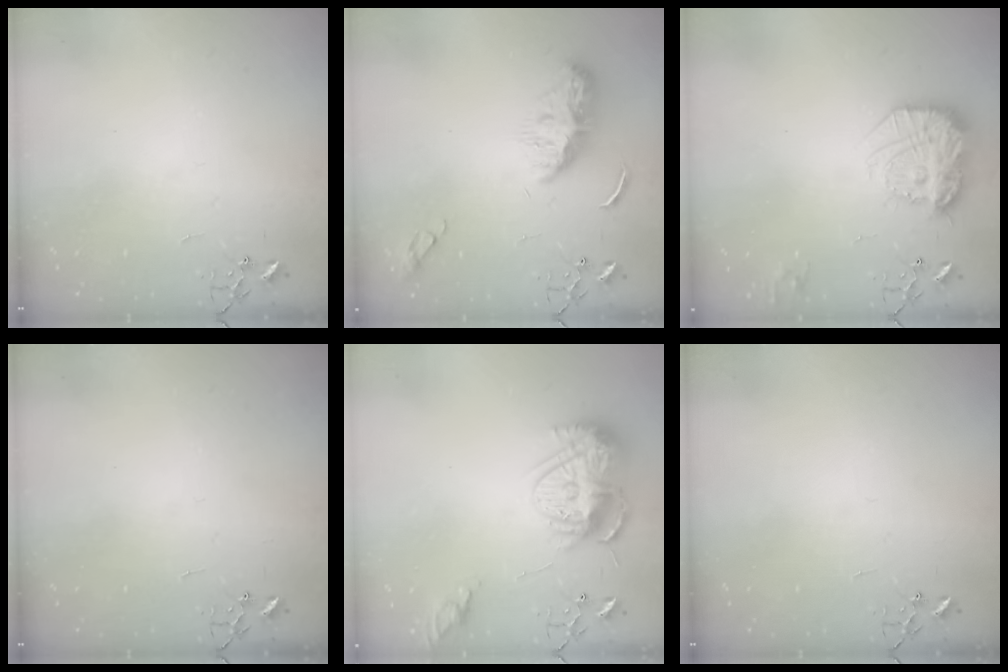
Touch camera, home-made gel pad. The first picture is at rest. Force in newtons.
{"total": 10.6, "press": 10.6, "slide": 0.5}
{"total": 20.4, "press": 20.3, "slide": 1.8}
{"total": 0.0}
{"total": 13.7, "press": 13.6, "slide": 1.1}
{"total": 0.0}